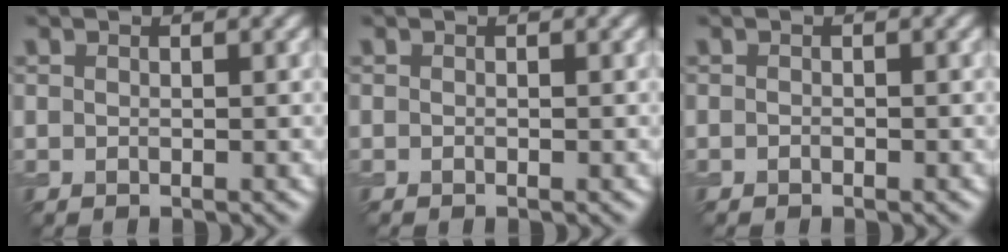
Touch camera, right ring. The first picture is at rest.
{"total": 0.0}
{"total": 0.0}